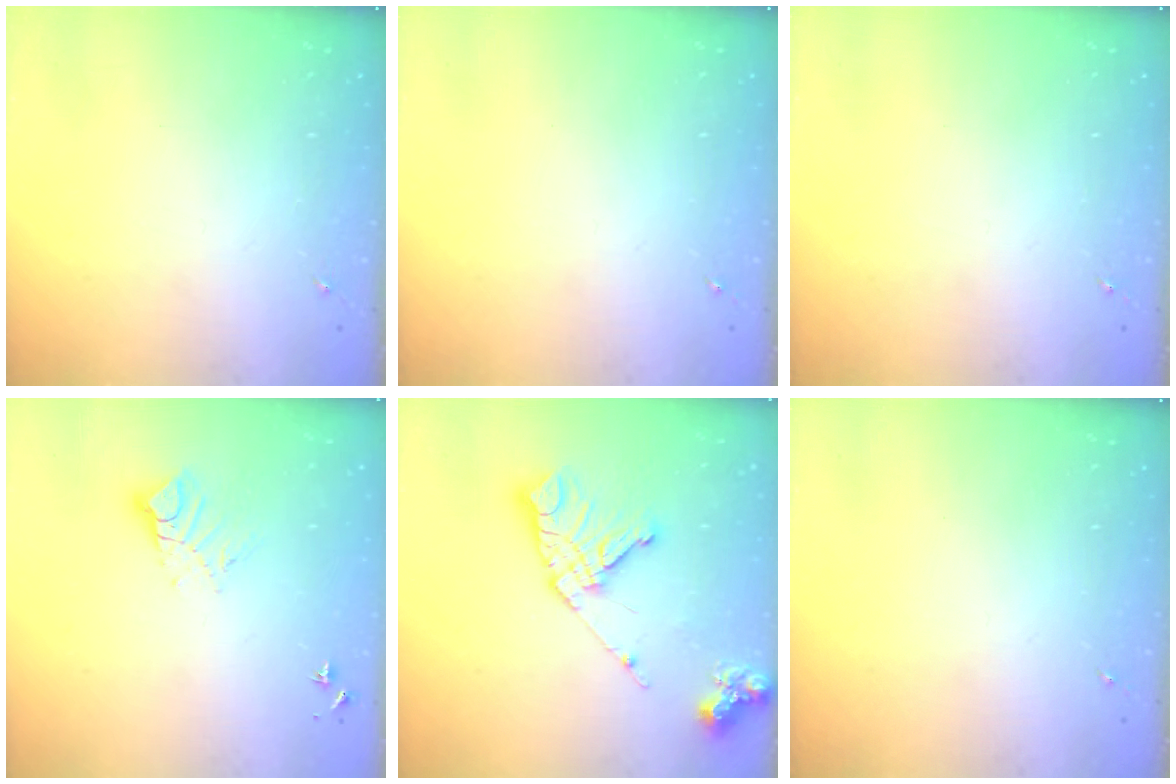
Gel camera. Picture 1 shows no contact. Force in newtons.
{"total": 0.0}
{"total": 0.0}
{"total": 9.1, "press": 9.0, "slide": 1.0}
{"total": 16.4, "press": 16.3, "slide": 1.9}
{"total": 0.0}